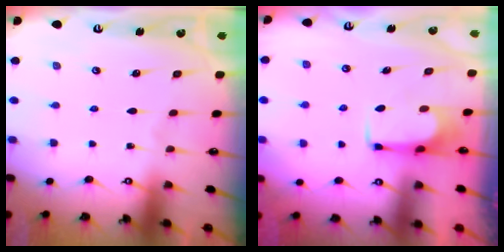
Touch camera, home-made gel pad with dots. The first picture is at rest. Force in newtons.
{"total": 0.0}